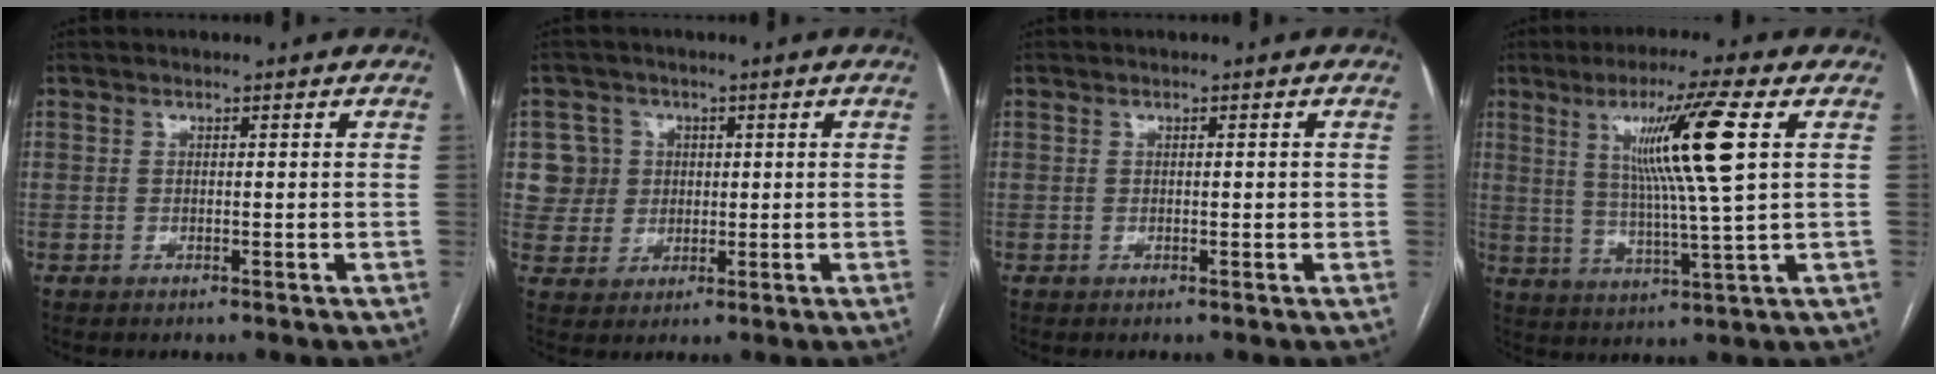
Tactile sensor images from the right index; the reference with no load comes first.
{"total": 6.2, "force": [1.6, 6.0, 0.0], "torque": [0.011, 0.016, 0.035]}
{"total": 0.6, "force": [0.0, 0.1, 0.6], "torque": [-0.009, 0.000, 0.001]}
{"total": 12.4, "force": [3.8, -1.6, 11.6], "torque": [-0.205, -0.003, 0.069]}